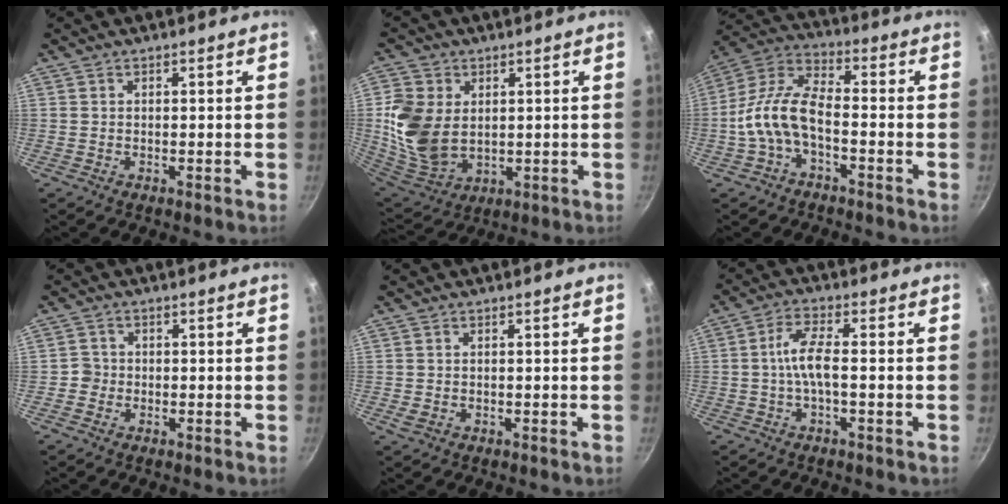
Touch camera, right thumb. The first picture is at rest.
{"total": 13.3, "force": [1.7, 9.8, 8.9], "torque": [-0.165, -0.018, 0.049]}
{"total": 11.1, "force": [-3.4, 5.5, 9.0], "torque": [-0.174, 0.044, -0.081]}
{"total": 2.1, "force": [-0.6, 2.0, 0.2], "torque": [0.011, 0.008, -0.014]}
{"total": 1.0, "force": [-0.1, 0.6, 0.8], "torque": [-0.013, -0.001, 0.002]}
{"total": 5.7, "force": [-1.0, 1.7, 5.3], "torque": [-0.120, 0.019, -0.025]}